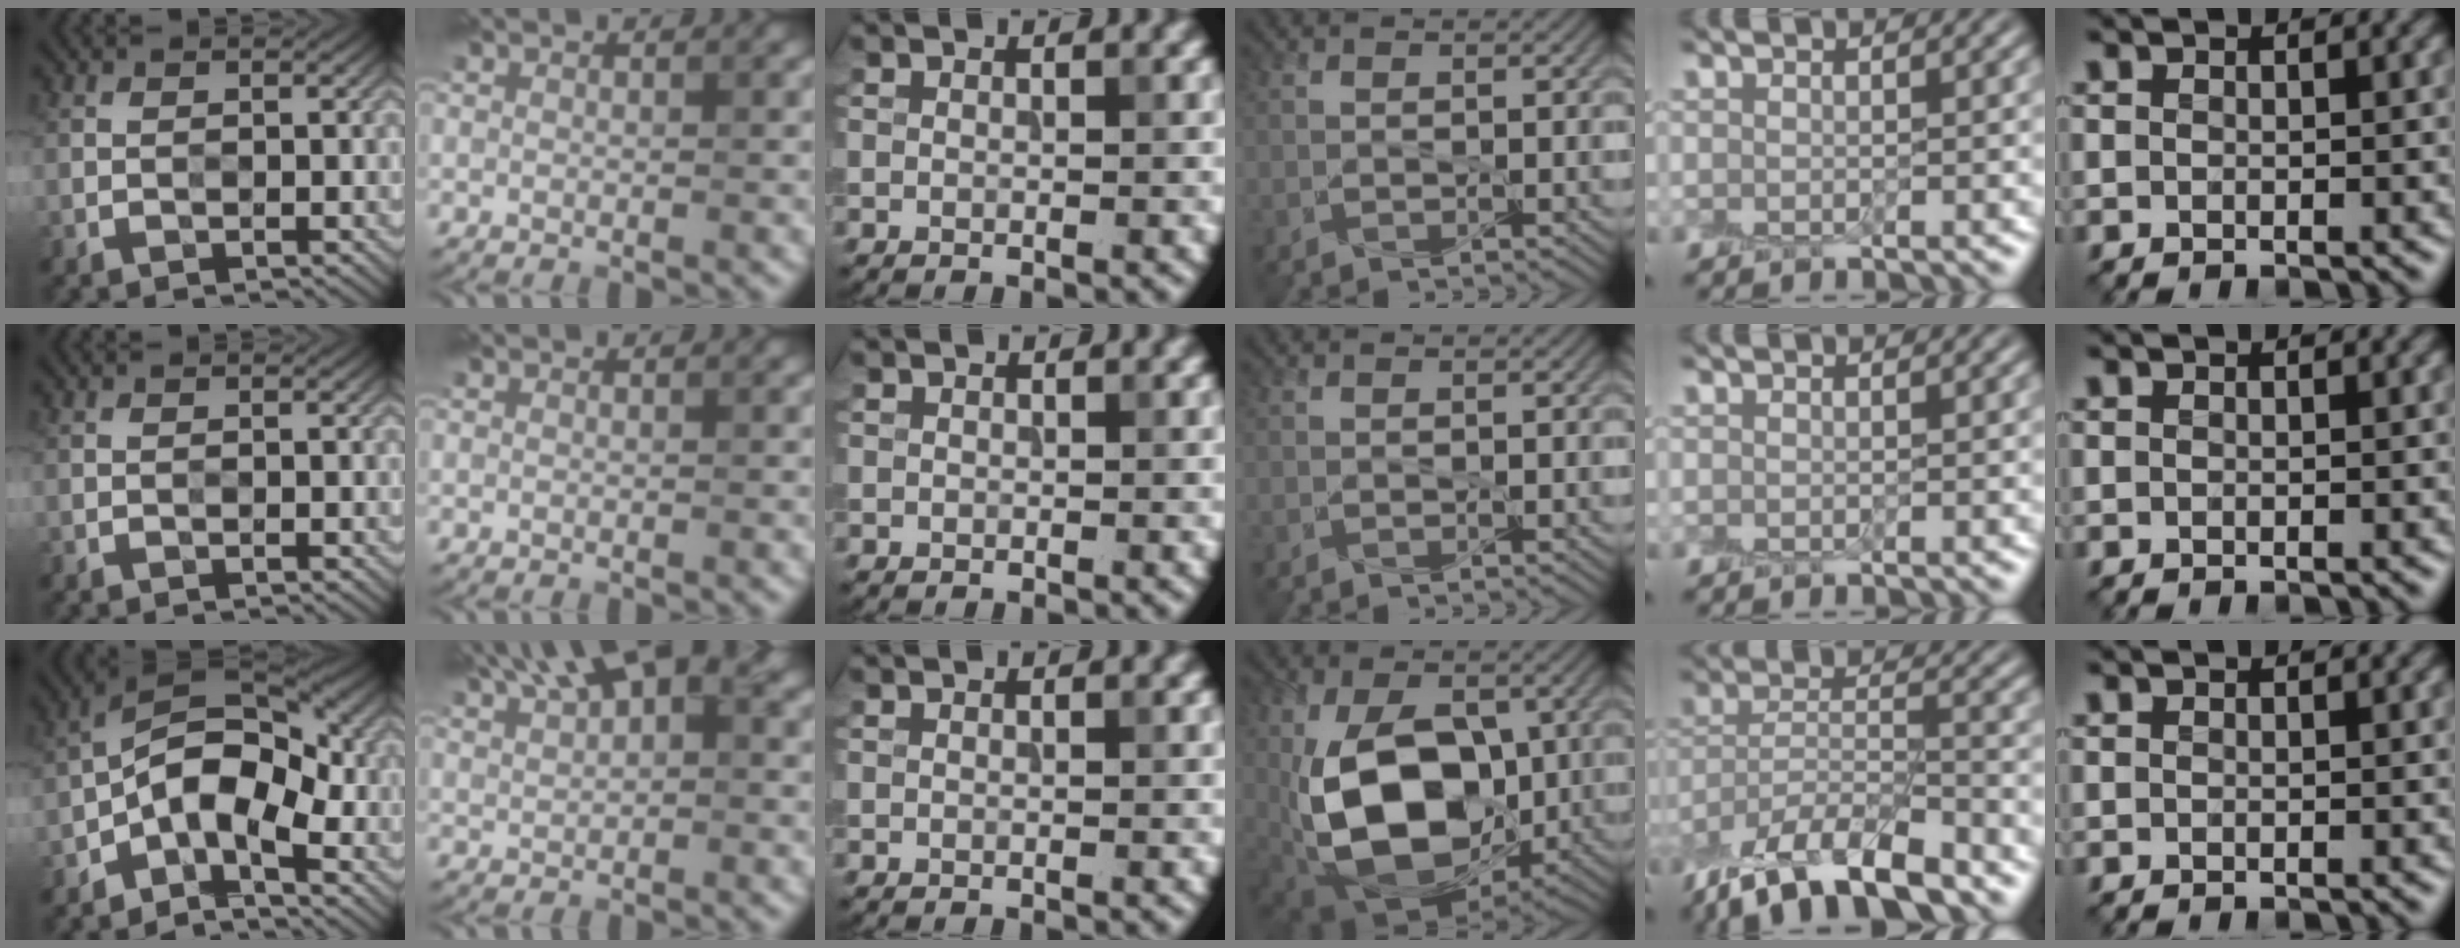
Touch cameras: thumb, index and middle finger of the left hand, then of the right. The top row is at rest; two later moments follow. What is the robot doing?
{"motion": "peel", "object": "plastic screen protector"}